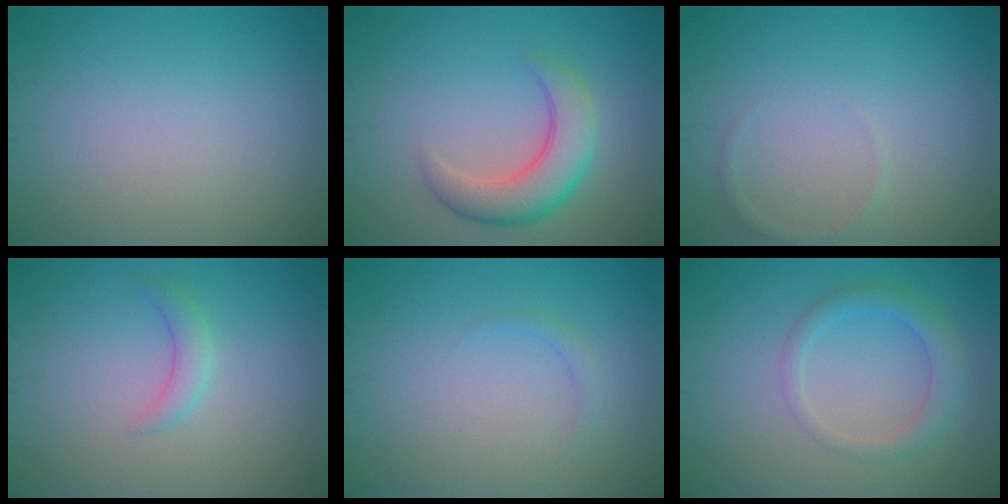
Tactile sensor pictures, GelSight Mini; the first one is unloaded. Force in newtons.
{"total": 4.9, "press": 4.9, "slide": 0.2}
{"total": 0.7, "press": 0.7, "slide": 0.0}
{"total": 1.6, "press": 1.6, "slide": 0.1}
{"total": 0.8, "press": 0.8, "slide": 0.1}
{"total": 2.6, "press": 2.6, "slide": 0.0}